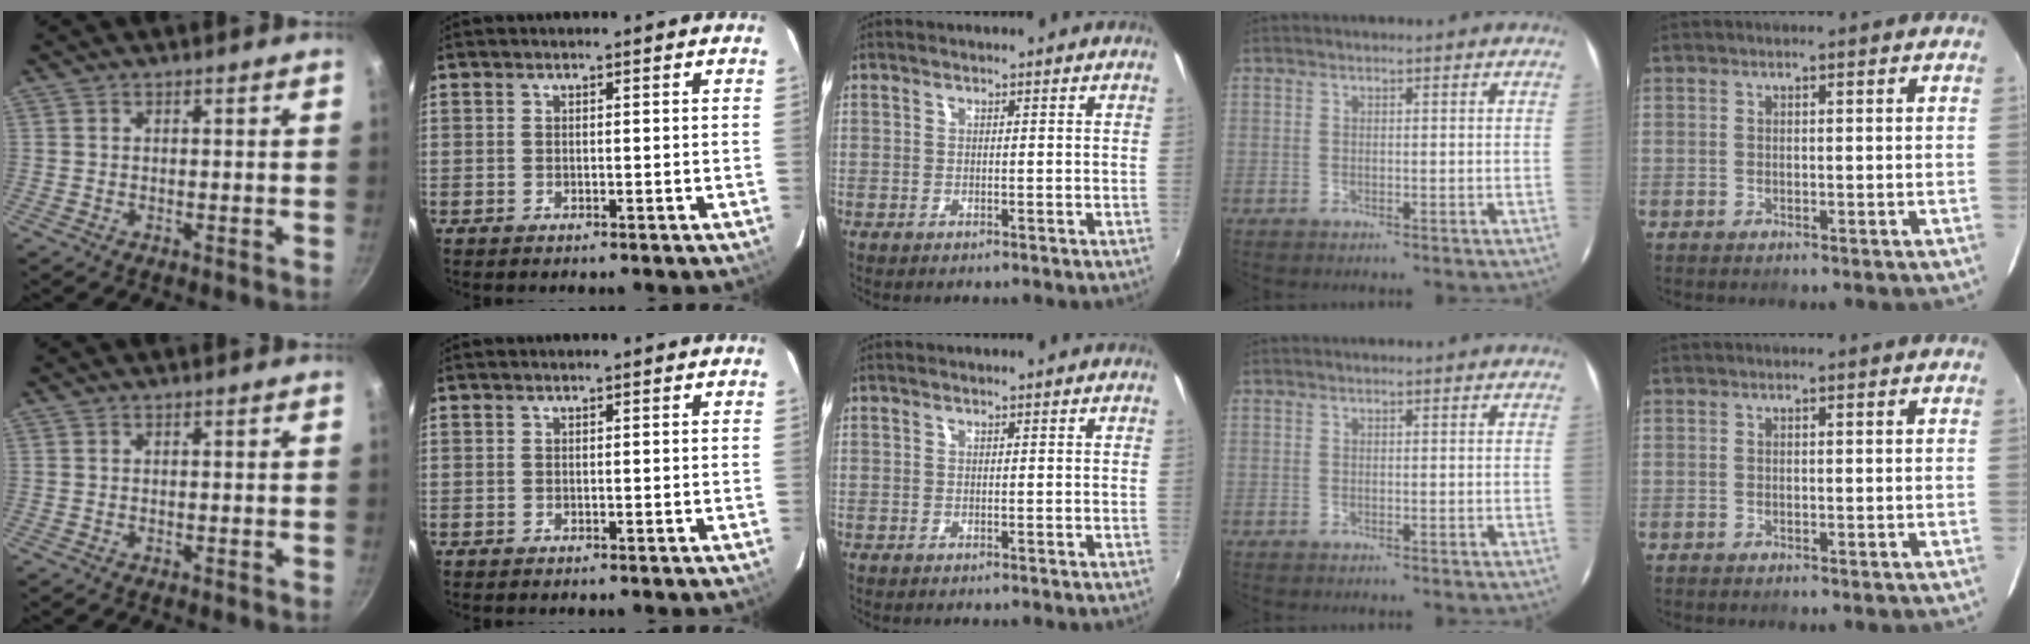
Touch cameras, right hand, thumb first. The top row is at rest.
{}